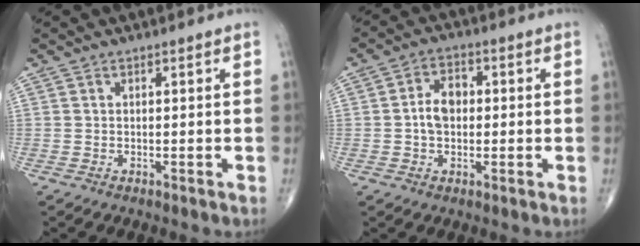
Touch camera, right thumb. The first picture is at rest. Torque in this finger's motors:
{"motor_torque": [-0.15, 0.45, -0.01, -0.08, 0.03]}